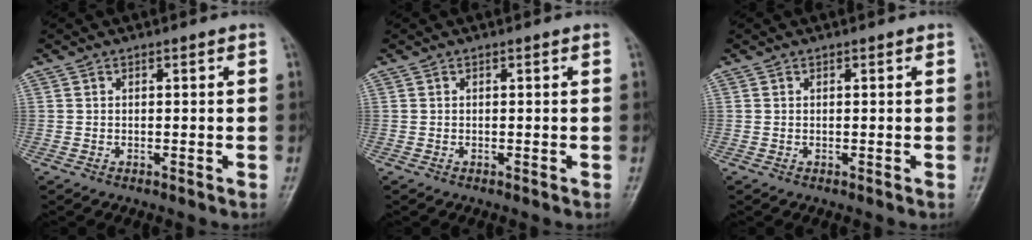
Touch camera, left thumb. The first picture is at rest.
{"total": 0.0}
{"total": 0.0}